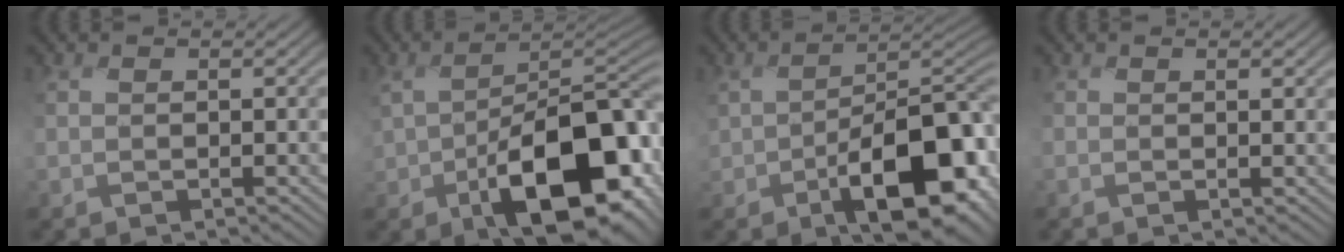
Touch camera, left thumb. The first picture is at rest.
{"total": 16.3, "force": [-5.1, 9.5, 12.2], "torque": [-0.181, -0.047, -0.065]}
{"total": 14.4, "force": [-4.8, 8.5, 10.5], "torque": [-0.157, -0.042, -0.063]}
{"total": 0.7, "force": [0.5, -0.1, 0.5], "torque": [-0.003, 0.001, 0.008]}